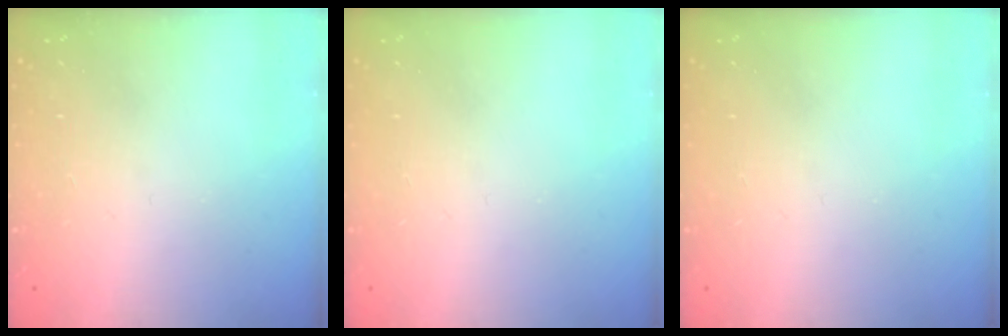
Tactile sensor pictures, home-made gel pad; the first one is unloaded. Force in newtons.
{"total": 0.0}
{"total": 0.0}